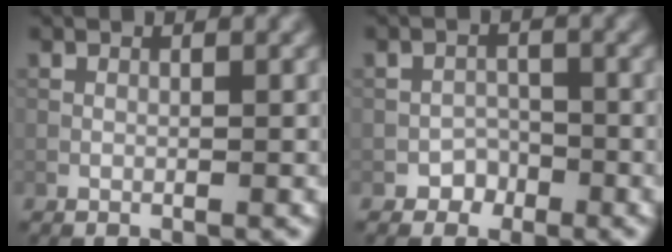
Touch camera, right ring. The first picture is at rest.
{"total": 1.7, "force": [-1.1, 1.3, 0.0], "torque": [0.008, 0.009, -0.019]}